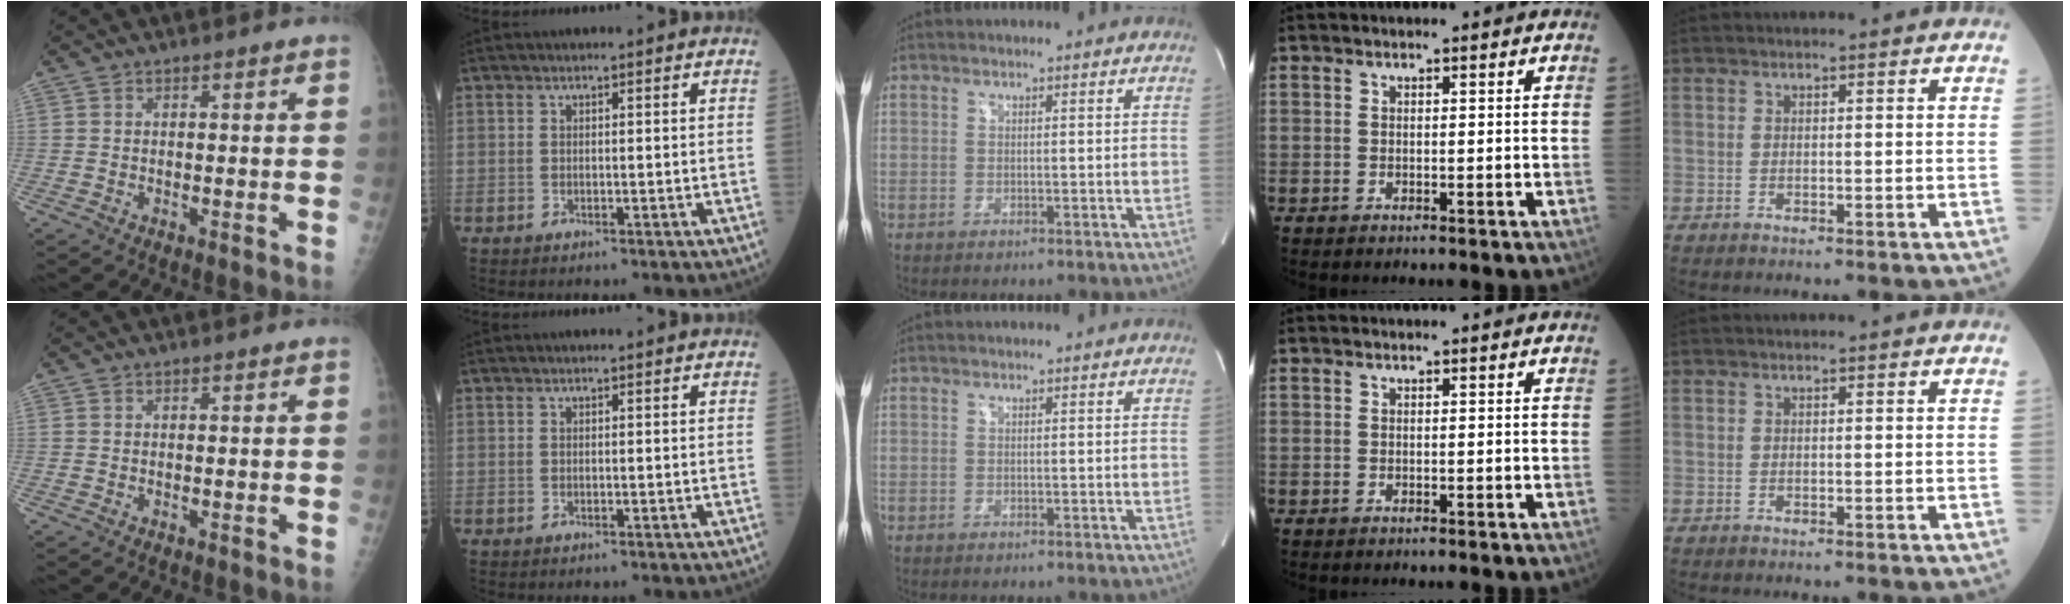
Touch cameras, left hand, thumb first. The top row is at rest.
{}